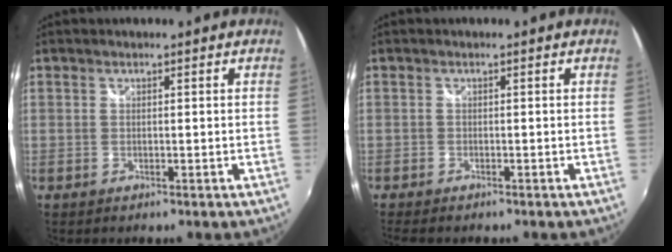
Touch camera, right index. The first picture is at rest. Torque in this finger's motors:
{"motor_torque": [0.05, -0.16, 0.04, 0.01]}